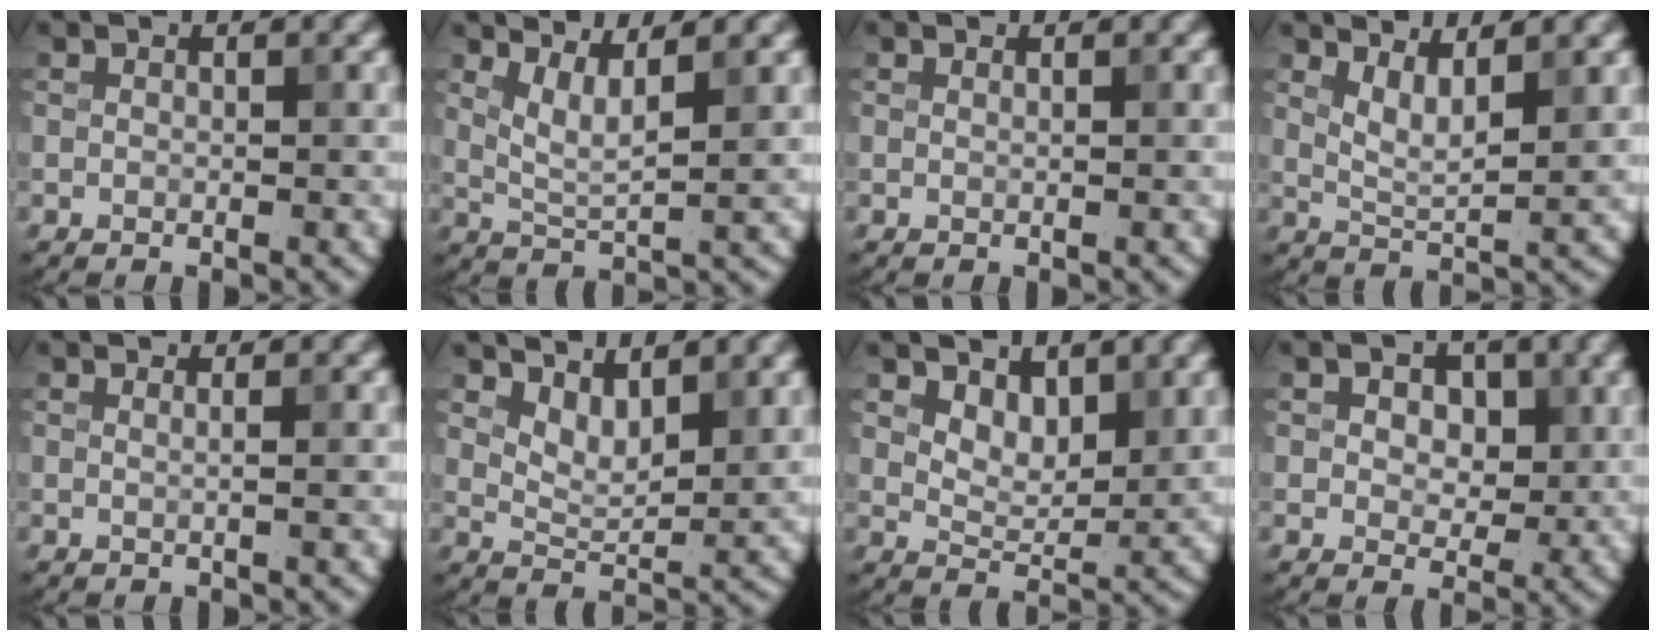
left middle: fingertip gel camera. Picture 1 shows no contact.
{"total": 3.0, "force": [1.6, 0.6, 2.5], "torque": [-0.049, -0.008, 0.037]}
{"total": 0.6, "force": [0.3, 0.3, 0.5], "torque": [0.001, -0.004, -0.001]}
{"total": 3.3, "force": [1.8, 0.8, 2.6], "torque": [-0.052, -0.009, 0.038]}
{"total": 1.5, "force": [0.4, 0.7, 1.2], "torque": [-0.009, -0.001, -0.011]}
{"total": 3.6, "force": [2.5, 1.4, 2.2], "torque": [-0.042, -0.009, 0.048]}
{"total": 3.5, "force": [2.2, 1.7, 2.0], "torque": [-0.040, -0.014, 0.039]}
{"total": 3.8, "force": [1.2, 2.6, 2.5], "torque": [-0.036, -0.003, 0.007]}